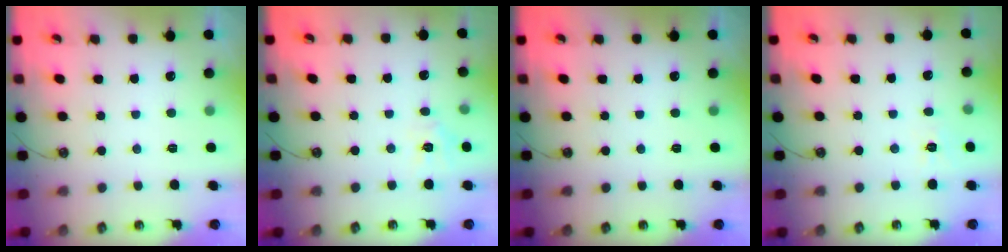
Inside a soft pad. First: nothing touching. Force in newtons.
{"total": 5.1, "press": 5.1, "slide": 0.2}
{"total": 0.0}
{"total": 4.2, "press": 4.1, "slide": 0.7}